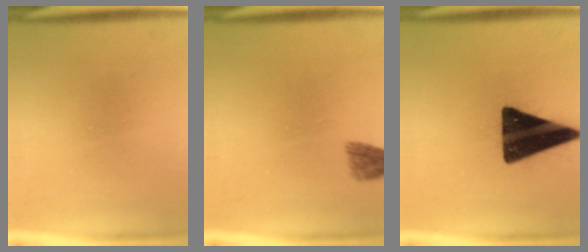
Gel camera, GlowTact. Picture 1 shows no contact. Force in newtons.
{"total": 1.9}
{"total": 18.6}